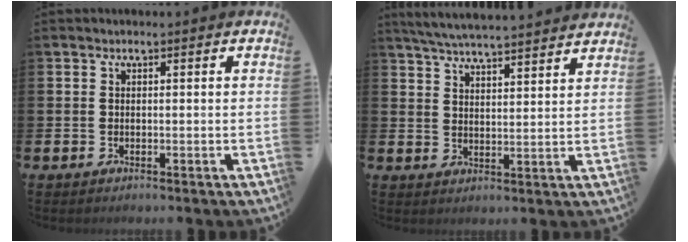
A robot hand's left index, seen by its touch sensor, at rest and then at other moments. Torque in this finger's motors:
{"motor_torque": [0.93, -1.21, 0.66, 0.21]}